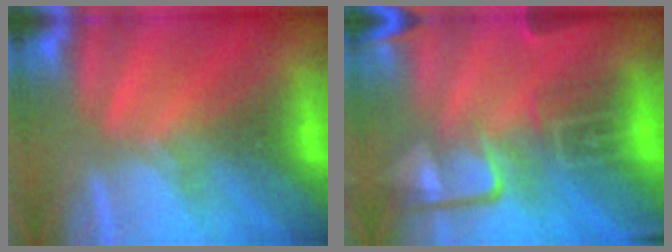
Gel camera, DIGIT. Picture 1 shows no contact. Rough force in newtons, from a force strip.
{"total": 7.3}